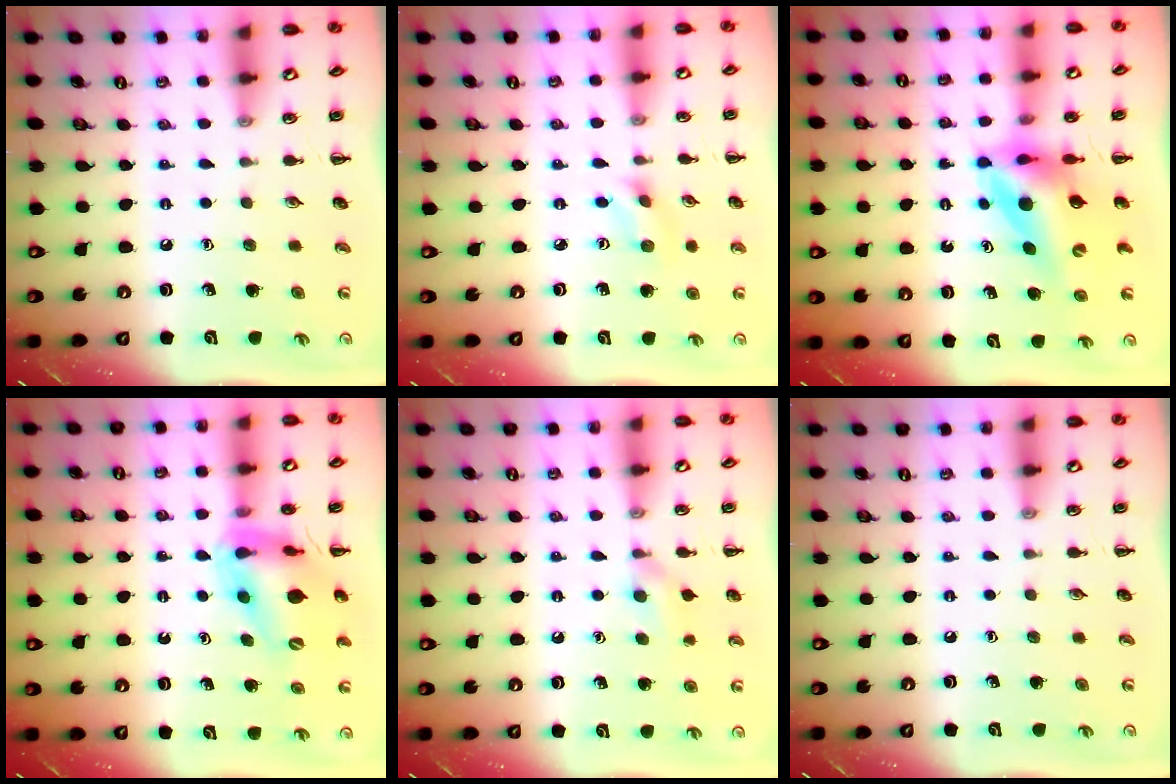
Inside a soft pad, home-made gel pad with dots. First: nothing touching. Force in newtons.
{"total": 2.7, "press": 2.6, "slide": 0.8}
{"total": 10.6, "press": 10.1, "slide": 3.3}
{"total": 14.3, "press": 13.8, "slide": 4.0}
{"total": 6.7, "press": 6.5, "slide": 1.9}
{"total": 0.0}